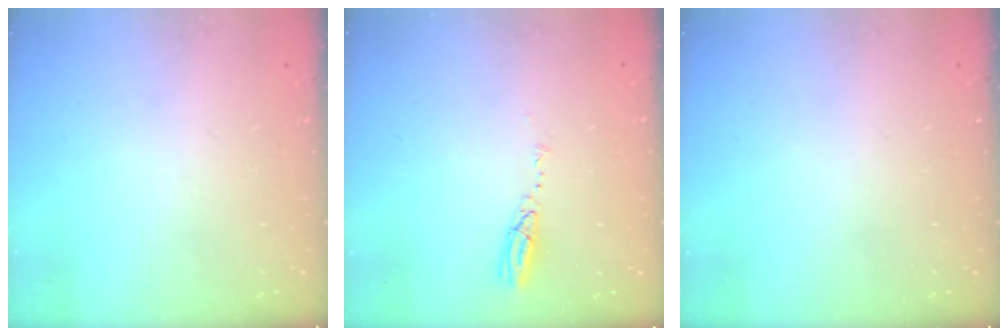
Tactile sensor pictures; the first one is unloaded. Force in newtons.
{"total": 3.7, "press": 3.7, "slide": 0.1}
{"total": 0.0}